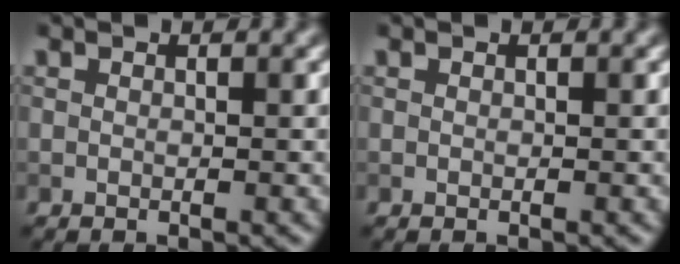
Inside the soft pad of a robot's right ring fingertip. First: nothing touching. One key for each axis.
{"total": 0.0}